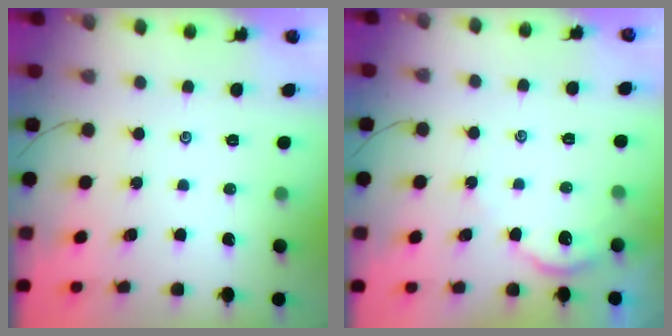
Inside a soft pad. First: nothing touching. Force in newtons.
{"total": 2.8, "press": 2.8, "slide": 0.4}